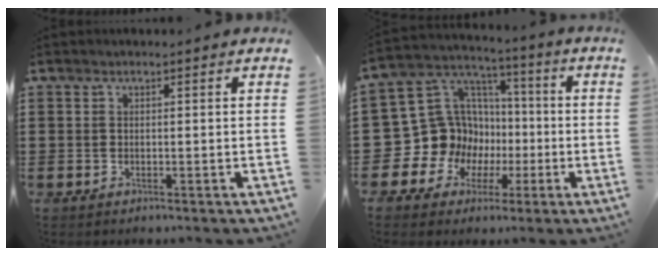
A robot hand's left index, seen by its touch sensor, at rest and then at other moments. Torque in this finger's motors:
{"motor_torque": [1.09, 1.05, 0.23, 0.03]}